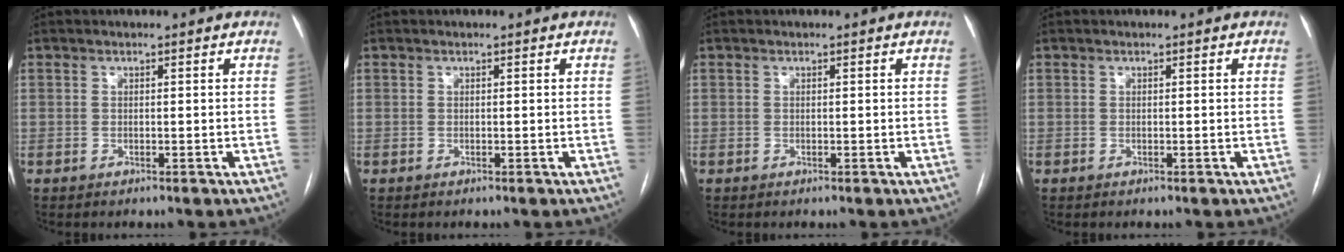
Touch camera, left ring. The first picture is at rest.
{"total": 0.0}
{"total": 0.0}
{"total": 0.0}